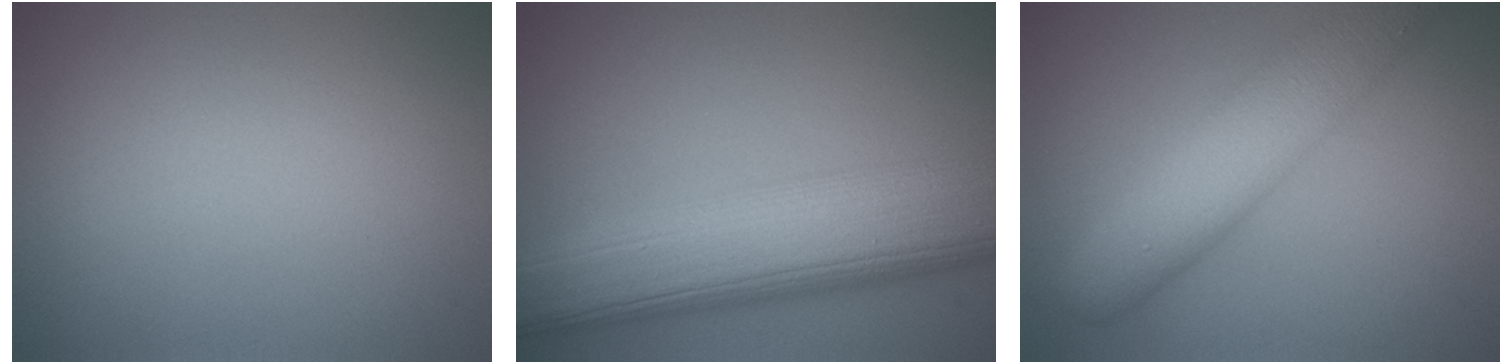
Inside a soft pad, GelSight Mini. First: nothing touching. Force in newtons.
{"total": 11.4, "press": 11.4, "slide": 0.2}
{"total": 7.3, "press": 7.3, "slide": 0.4}